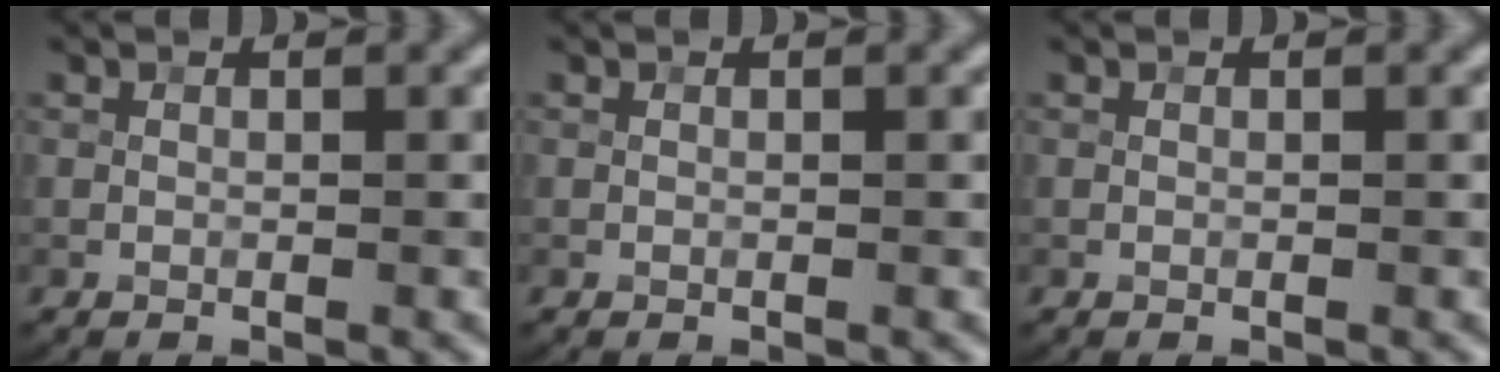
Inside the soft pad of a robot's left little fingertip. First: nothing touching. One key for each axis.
{"total": 0.0}
{"total": 0.0}